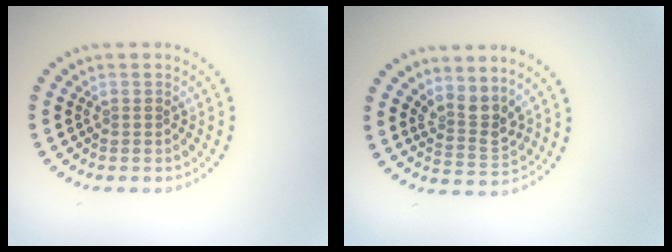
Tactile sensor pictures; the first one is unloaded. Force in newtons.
{"total": 2.7, "press": 2.0, "slide": 1.9}